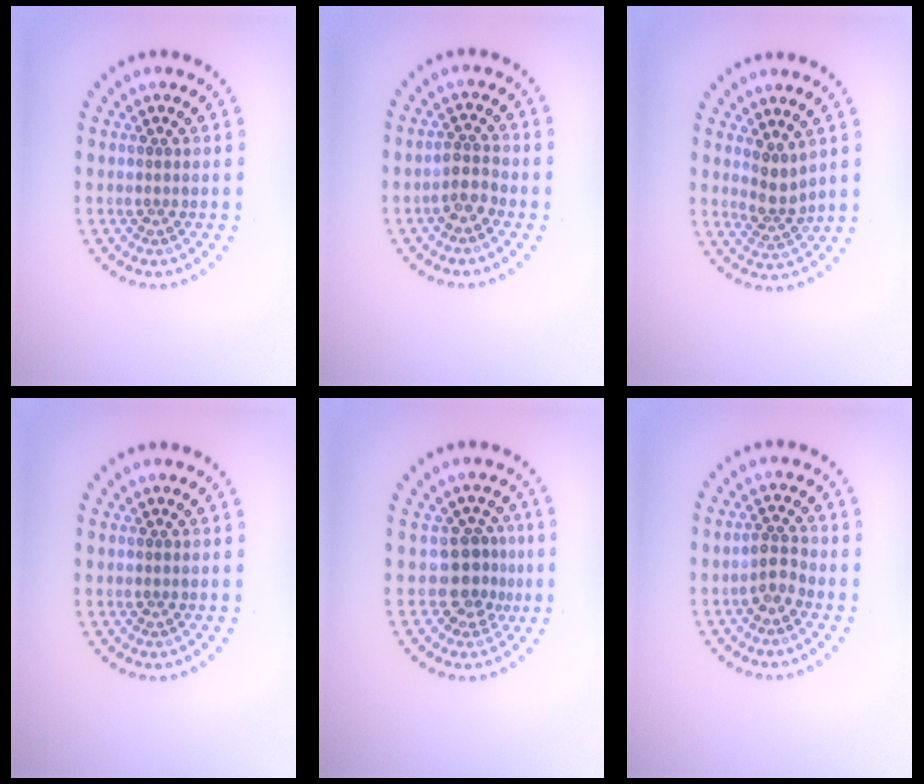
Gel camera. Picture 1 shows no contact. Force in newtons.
{"total": 2.0, "press": 1.6, "slide": 1.1}
{"total": 2.3, "press": 1.7, "slide": 1.5}
{"total": 0.0}
{"total": 2.8, "press": 2.2, "slide": 1.8}
{"total": 1.9, "press": 1.6, "slide": 1.0}